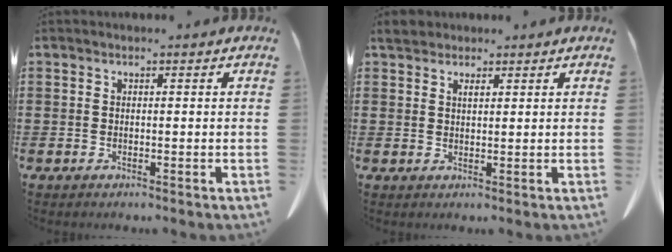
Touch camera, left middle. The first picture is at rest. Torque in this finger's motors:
{"motor_torque": [0.01, 0.01, 0.01, 0.01]}